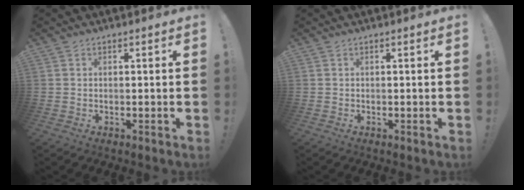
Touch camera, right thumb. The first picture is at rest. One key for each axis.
{"total": 0.0}